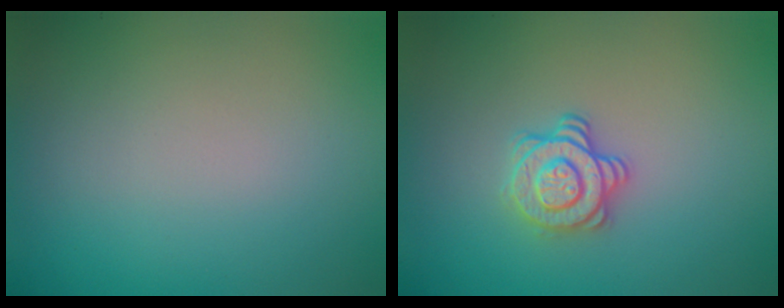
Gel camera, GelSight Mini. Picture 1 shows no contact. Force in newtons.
{"total": 2.9, "press": 2.5, "slide": 1.4}